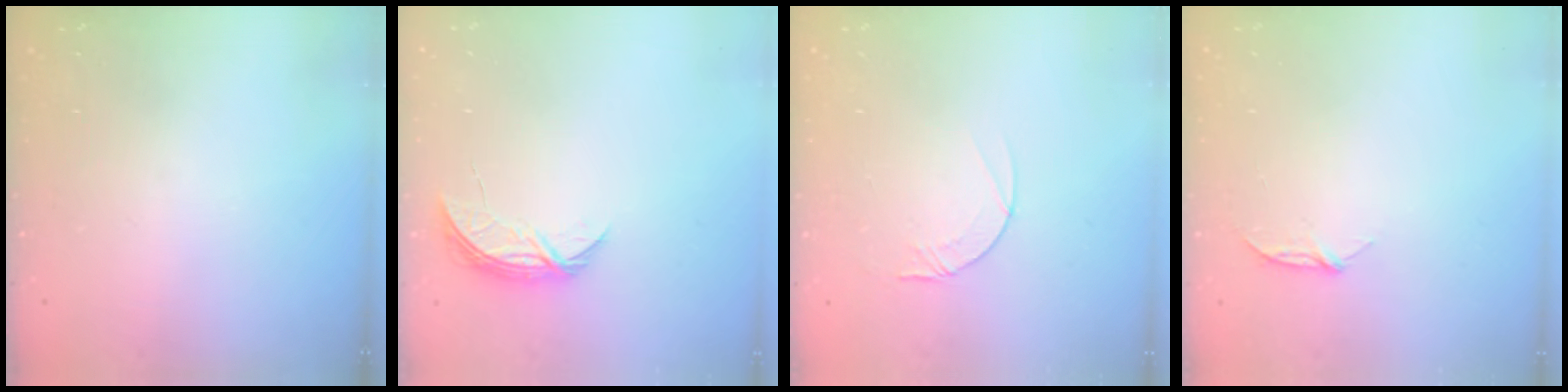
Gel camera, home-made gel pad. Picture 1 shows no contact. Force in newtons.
{"total": 5.4, "press": 5.4, "slide": 0.5}
{"total": 3.9, "press": 3.9, "slide": 0.4}
{"total": 5.1, "press": 5.1, "slide": 0.6}